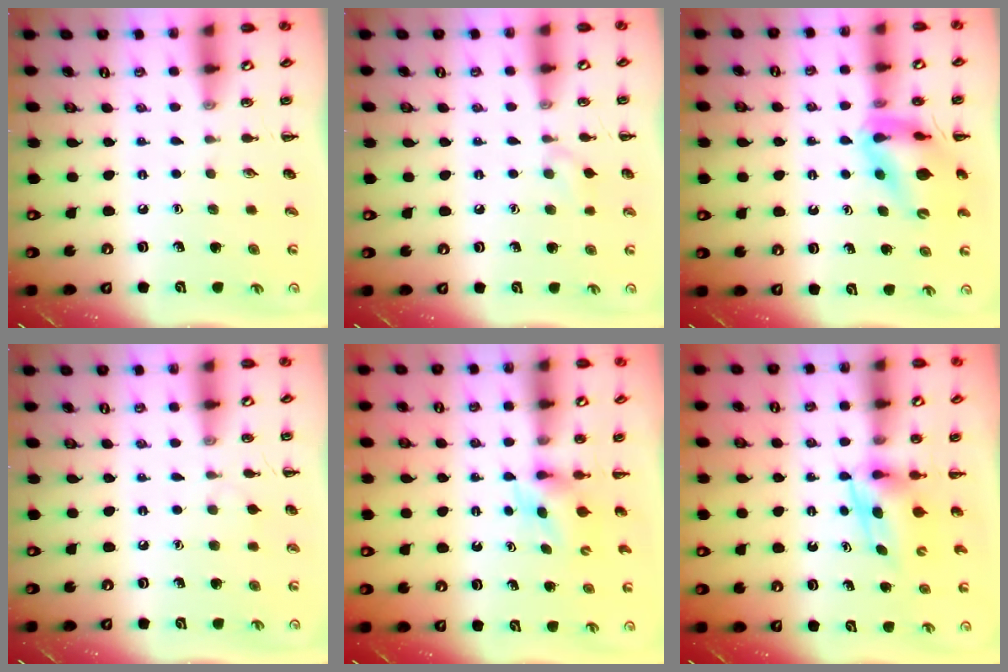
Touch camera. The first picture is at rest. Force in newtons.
{"total": 4.8, "press": 4.4, "slide": 1.8}
{"total": 13.1, "press": 12.7, "slide": 3.0}
{"total": 4.3, "press": 4.1, "slide": 1.4}
{"total": 3.5, "press": 3.3, "slide": 1.2}
{"total": 5.4, "press": 5.4, "slide": 0.5}